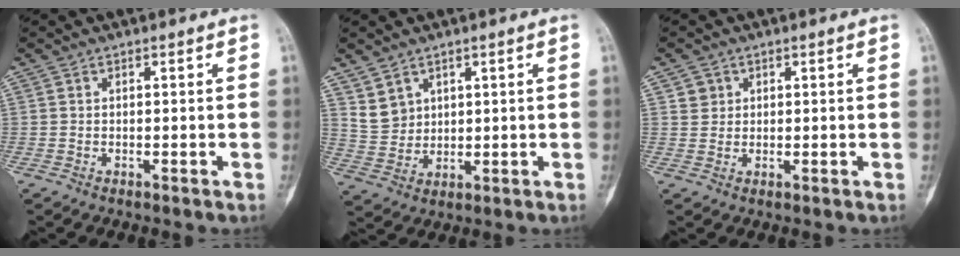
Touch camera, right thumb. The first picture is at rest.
{"total": 5.3, "force": [3.2, 4.0, 1.3], "torque": [-0.009, -0.023, 0.077]}
{"total": 2.3, "force": [1.0, 2.1, 0.2], "torque": [0.016, -0.003, 0.012]}